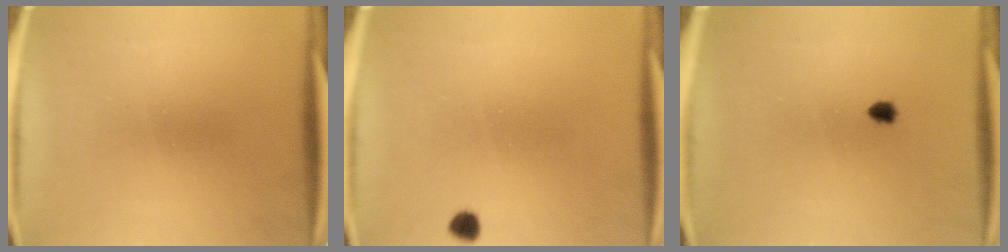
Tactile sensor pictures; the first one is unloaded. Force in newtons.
{"total": 1.7}
{"total": 1.1}